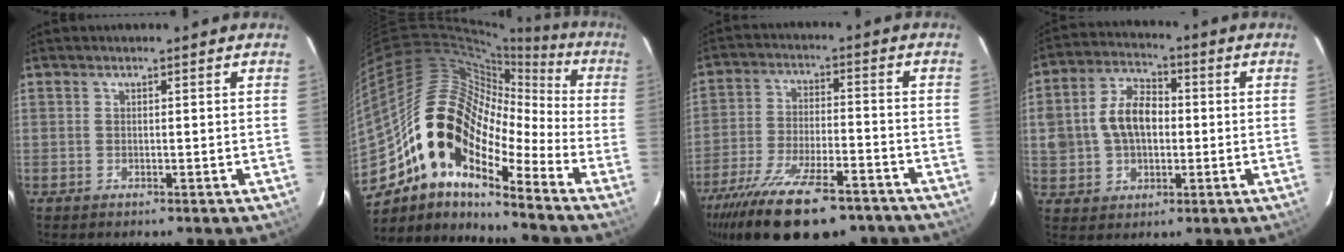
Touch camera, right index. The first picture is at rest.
{"total": 16.8, "force": [-9.3, 8.6, 11.0], "torque": [-0.183, 0.007, -0.195]}
{"total": 22.8, "force": [-17.0, 7.6, 13.3], "torque": [-0.260, -0.045, -0.262]}
{"total": 11.5, "force": [0.3, 8.1, 8.1], "torque": [-0.168, 0.025, 0.010]}